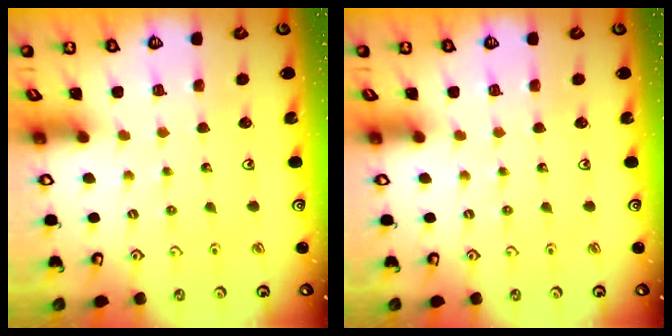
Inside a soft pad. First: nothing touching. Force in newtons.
{"total": 0.0}